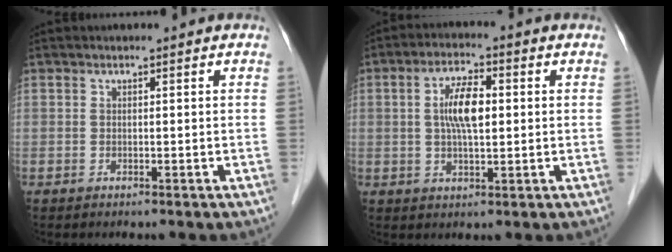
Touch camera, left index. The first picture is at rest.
{"total": 6.5, "force": [0.9, 2.1, 6.1], "torque": [-0.126, 0.010, 0.015]}